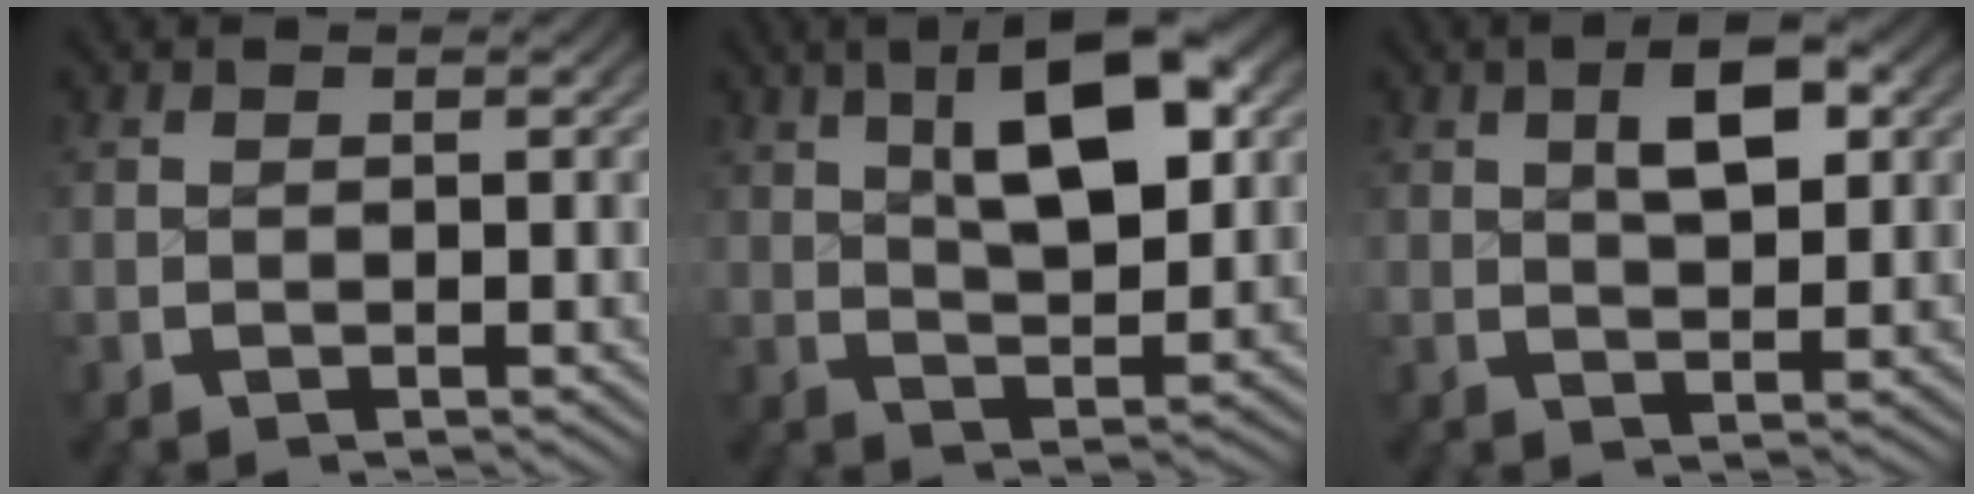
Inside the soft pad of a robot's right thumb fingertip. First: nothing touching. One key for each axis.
{"total": 8.7, "fx": 2.8, "fy": 3.9, "fz": 7.2, "tx": -0.109, "ty": 0.005, "tz": 0.044}
{"total": 4.2, "fx": 1.4, "fy": 1.9, "fz": 3.5, "tx": -0.049, "ty": 0.006, "tz": 0.026}